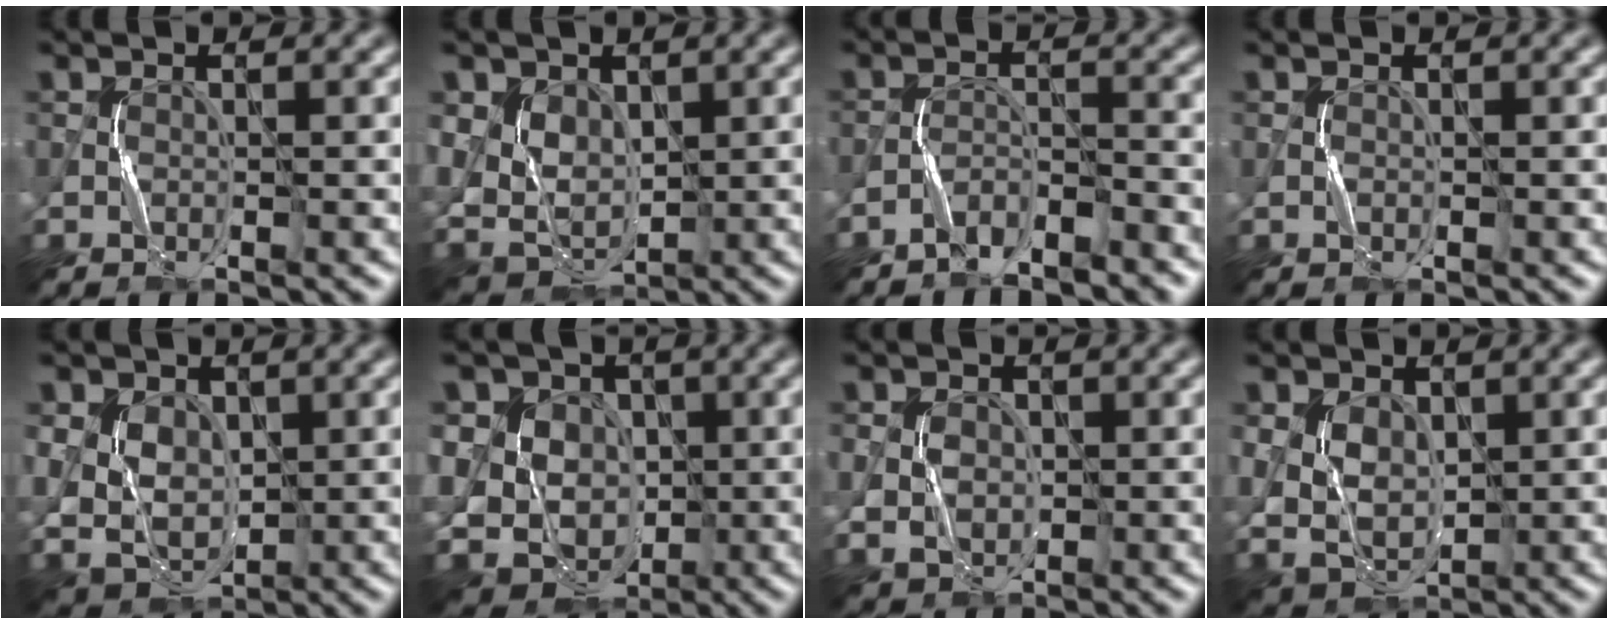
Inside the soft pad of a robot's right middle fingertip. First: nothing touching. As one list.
[{"total": 4.4, "force": [1.5, 3.5, 2.3], "torque": [-0.053, -0.007, 0.039]}, {"total": 2.9, "force": [-2.8, 0.4, 0.8], "torque": [-0.016, 0.007, -0.056]}, {"total": 0.0}, {"total": 6.9, "force": [1.3, 5.6, 3.8], "torque": [-0.077, 0.015, 0.016]}, {"total": 12.1, "force": [0.9, 10.7, 5.6], "torque": [-0.127, 0.036, -0.011]}, {"total": 2.8, "force": [0.0, 2.4, 1.3], "torque": [-0.030, 0.001, -0.001]}, {"total": 4.5, "force": [0.9, 3.5, 2.8], "torque": [-0.063, -0.005, 0.029]}]